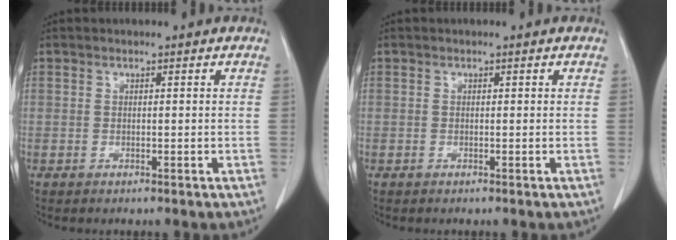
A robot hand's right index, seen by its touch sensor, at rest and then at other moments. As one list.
[{"total": 0.0}]